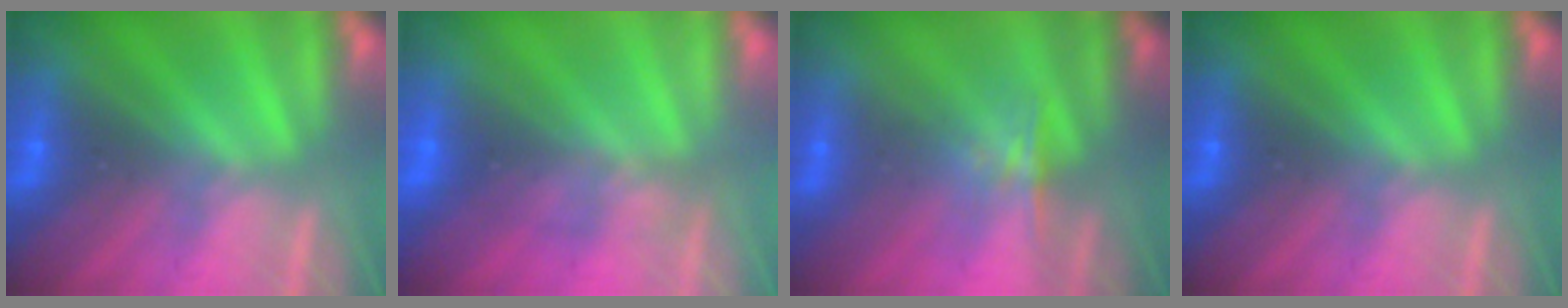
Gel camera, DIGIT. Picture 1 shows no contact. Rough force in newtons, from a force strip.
{"total": 1.7}
{"total": 1.6}
{"total": 0.0}